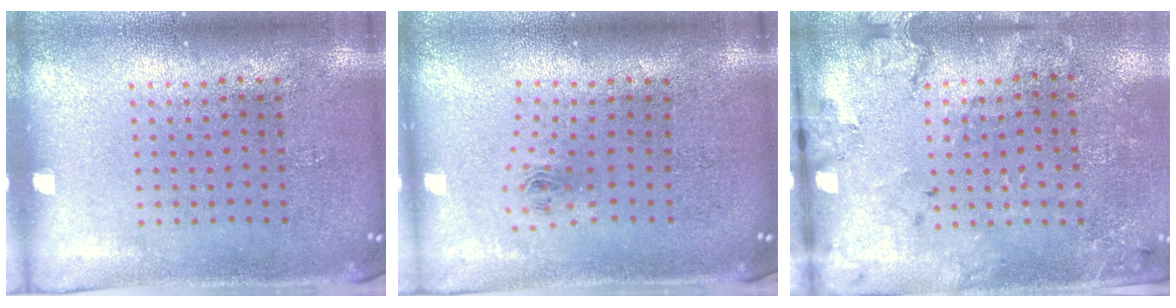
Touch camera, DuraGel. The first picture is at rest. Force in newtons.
{"total": 0.9, "press": 0.3, "slide": 0.8}
{"total": 1.8, "press": 1.5, "slide": 1.0}